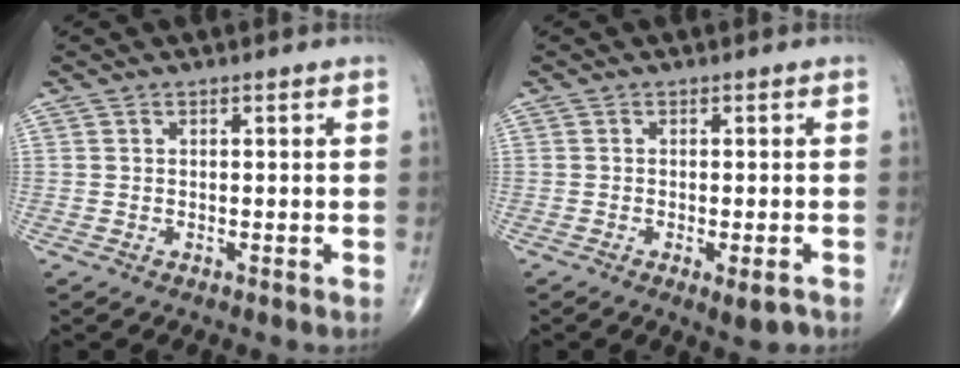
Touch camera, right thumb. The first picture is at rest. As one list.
[{"total": 3.2, "force": [-1.6, 0.9, 2.6], "torque": [-0.032, -0.001, -0.019]}]